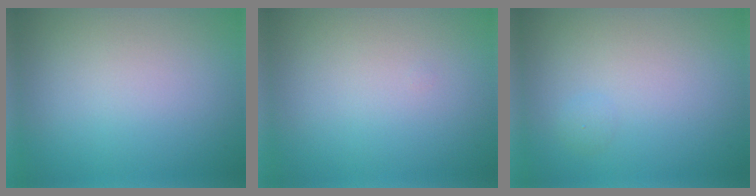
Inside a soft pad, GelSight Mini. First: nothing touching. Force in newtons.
{"total": 0.0}
{"total": 0.7, "press": 0.7, "slide": 0.1}